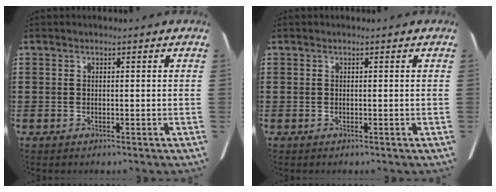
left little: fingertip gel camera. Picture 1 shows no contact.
{"total": 0.0}